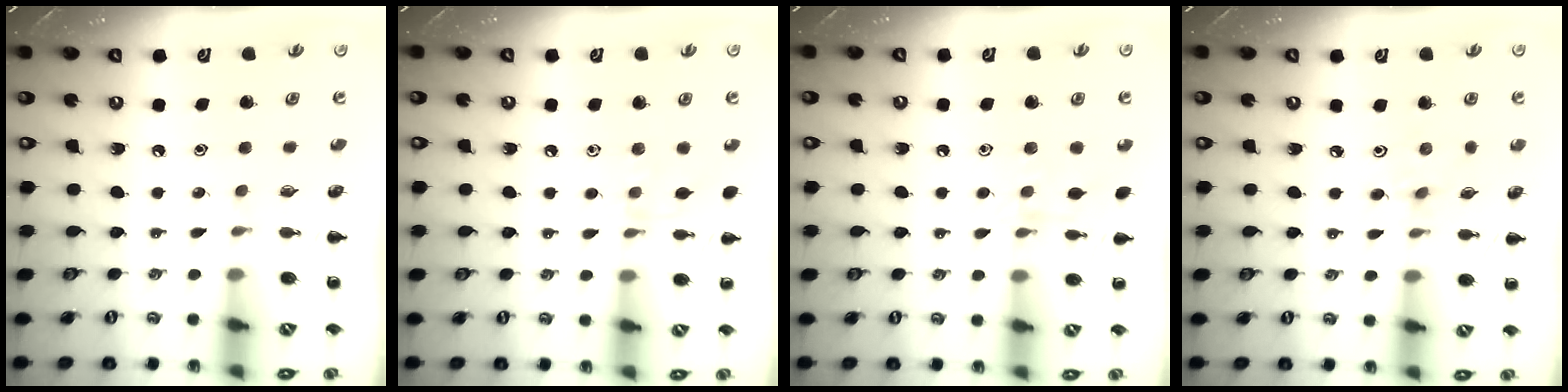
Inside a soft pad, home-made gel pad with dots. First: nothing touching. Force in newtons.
{"total": 6.3, "press": 6.0, "slide": 1.8}
{"total": 7.4, "press": 7.4, "slide": 1.1}
{"total": 2.7, "press": 2.5, "slide": 0.8}